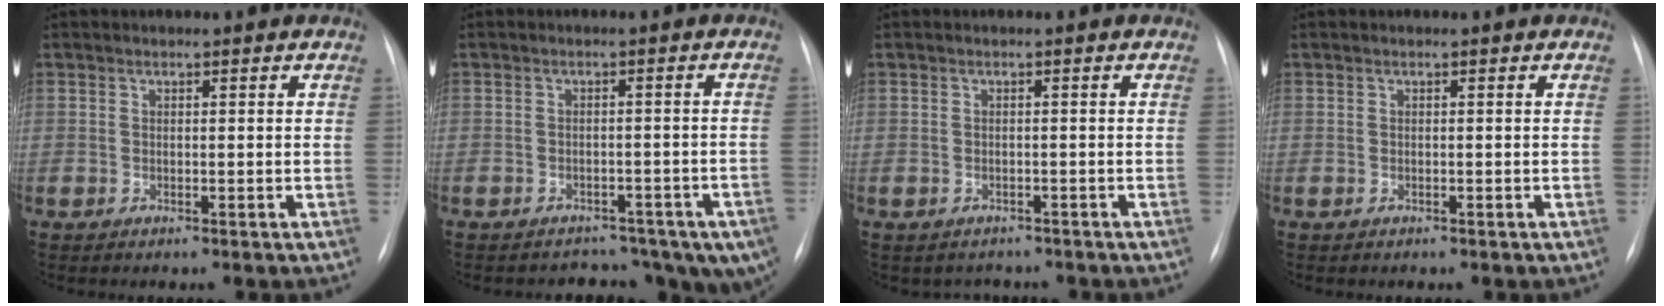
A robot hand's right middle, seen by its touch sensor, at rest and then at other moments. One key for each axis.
{"total": 11.4, "fx": -8.5, "fy": 6.2, "fz": 4.2, "tx": -0.043, "ty": 0.029, "tz": -0.088}
{"total": 2.6, "fx": -2.2, "fy": 1.5, "fz": -0.1, "tx": -0.002, "ty": 0.010, "tz": -0.027}
{"total": 0.0}